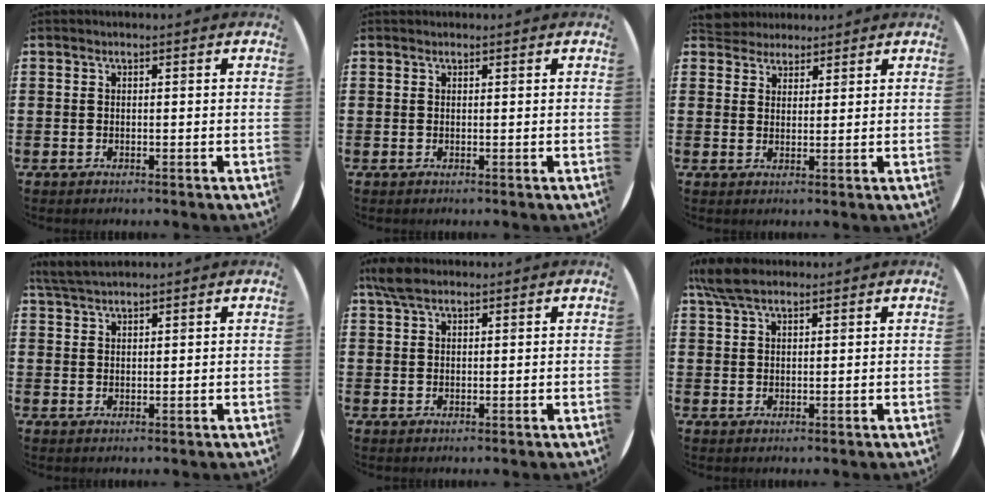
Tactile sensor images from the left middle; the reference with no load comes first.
{"total": 0.0}
{"total": 3.3, "force": [3.0, 1.2, -0.4], "torque": [-0.001, -0.001, 0.059]}
{"total": 3.1, "force": [2.8, 0.4, 1.1], "torque": [-0.028, 0.000, 0.054]}
{"total": 3.2, "force": [2.4, 1.2, 1.8], "torque": [-0.040, 0.006, 0.046]}
{"total": 4.6, "force": [3.5, 1.5, 2.6], "torque": [-0.059, 0.004, 0.066]}